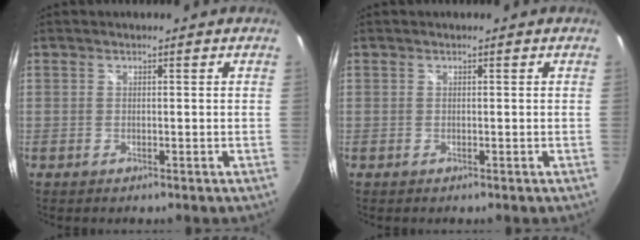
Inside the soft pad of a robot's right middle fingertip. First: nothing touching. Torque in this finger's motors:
{"motor_torque": [-0.05, -0.05, 0.00, 0.00]}